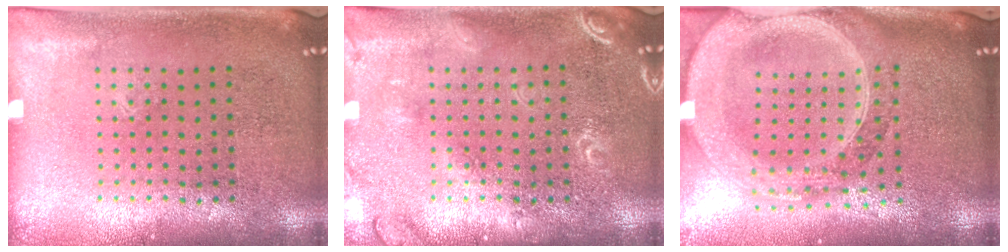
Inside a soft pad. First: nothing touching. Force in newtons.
{"total": 2.8, "press": 2.7, "slide": 0.4}
{"total": 3.0, "press": 2.6, "slide": 1.7}